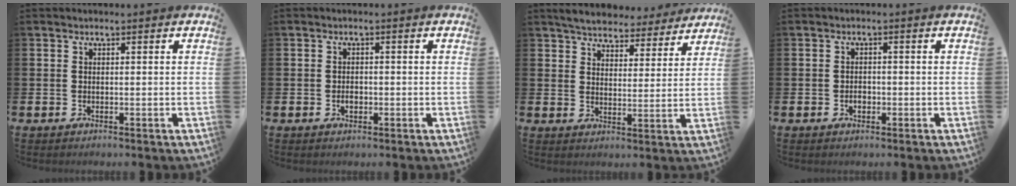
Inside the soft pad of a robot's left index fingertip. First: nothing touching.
{"total": 1.5, "force": [-0.4, 1.0, 1.1], "torque": [-0.019, 0.005, -0.010]}
{"total": 5.4, "force": [5.2, 1.2, 0.5], "torque": [-0.029, -0.032, 0.090]}
{"total": 1.5, "force": [-0.5, 1.1, 0.9], "torque": [-0.010, 0.000, -0.013]}